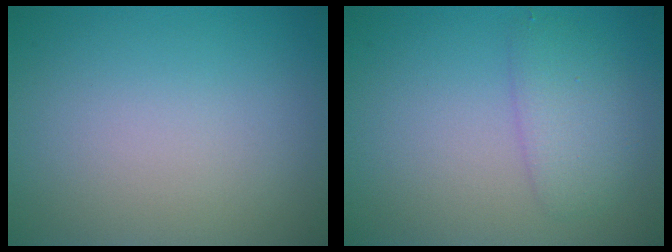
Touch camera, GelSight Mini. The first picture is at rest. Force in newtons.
{"total": 2.7, "press": 2.7, "slide": 0.1}